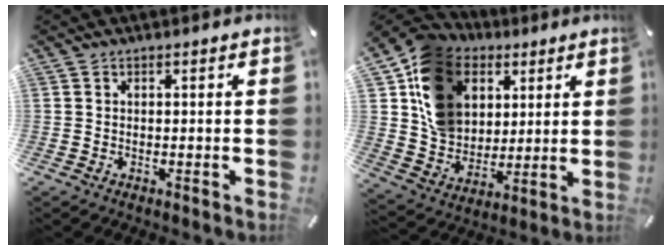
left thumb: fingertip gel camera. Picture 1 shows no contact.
{"total": 15.5, "force": [5.3, 12.9, 6.9], "torque": [-0.146, -0.013, 0.104]}